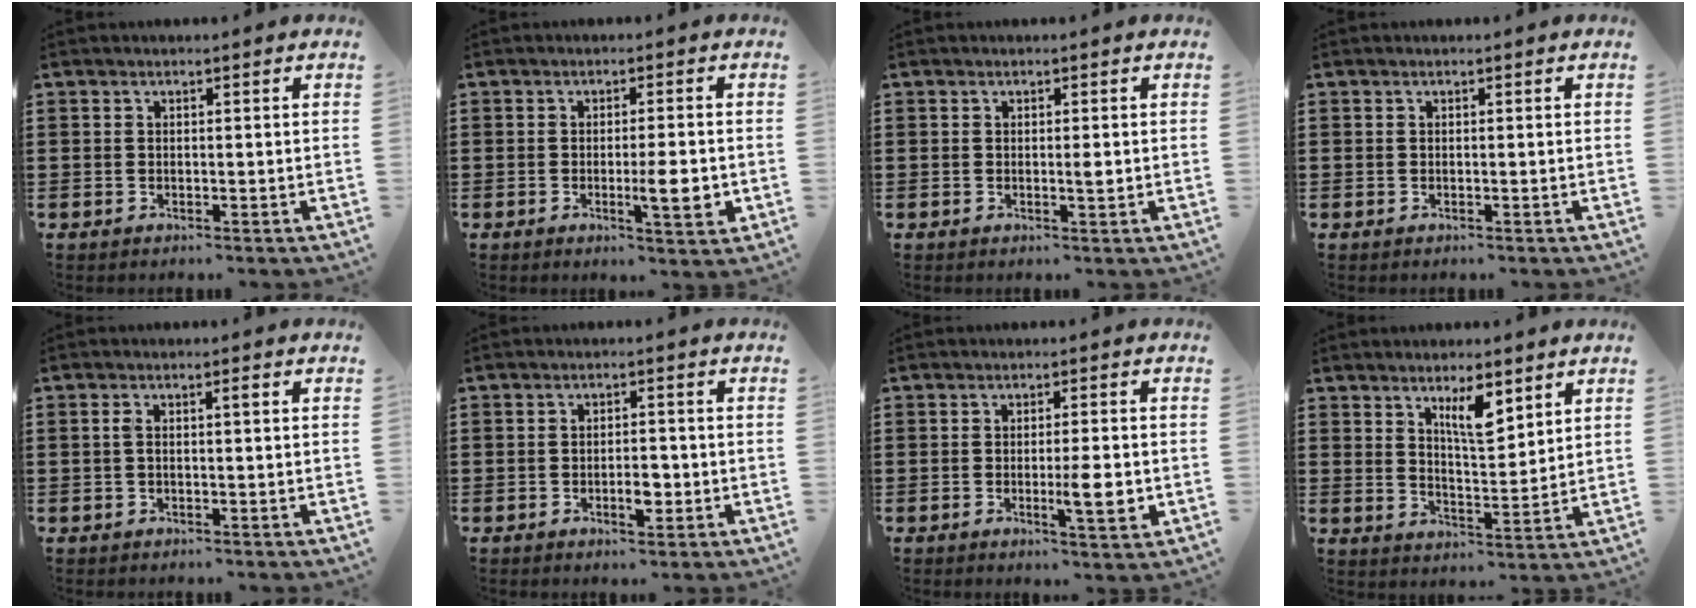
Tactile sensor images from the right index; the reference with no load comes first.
{"total": 5.7, "force": [-1.2, 0.8, 5.5], "torque": [-0.081, -0.010, -0.019]}
{"total": 1.4, "force": [0.0, 0.3, 1.3], "torque": [-0.024, -0.001, -0.001]}
{"total": 0.0}
{"total": 1.6, "force": [0.0, 0.3, 1.6], "torque": [-0.022, -0.001, -0.004]}
{"total": 3.5, "force": [-1.0, 1.5, 3.0], "torque": [-0.053, 0.004, -0.017]}
{"total": 5.8, "force": [-1.2, 0.8, 5.6], "torque": [-0.083, -0.010, -0.020]}
{"total": 6.5, "force": [4.1, 1.9, 4.7], "torque": [-0.076, -0.012, 0.066]}